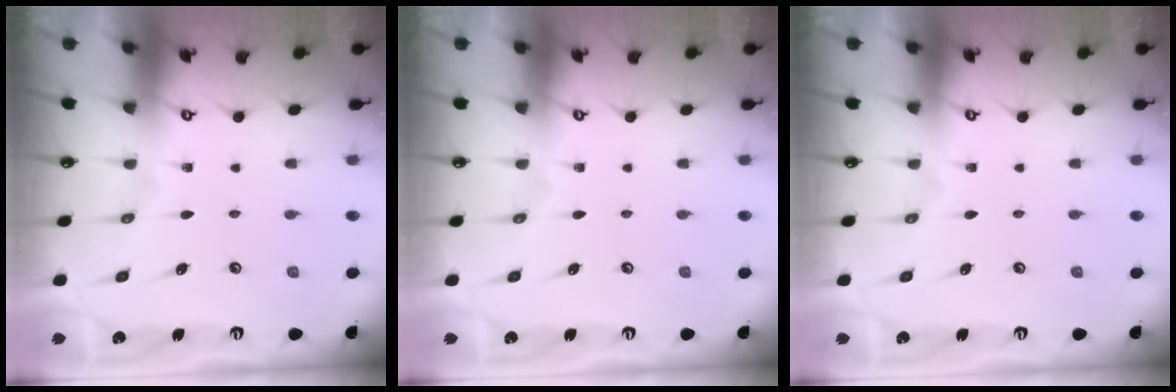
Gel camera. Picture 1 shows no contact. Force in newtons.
{"total": 0.0}
{"total": 0.0}